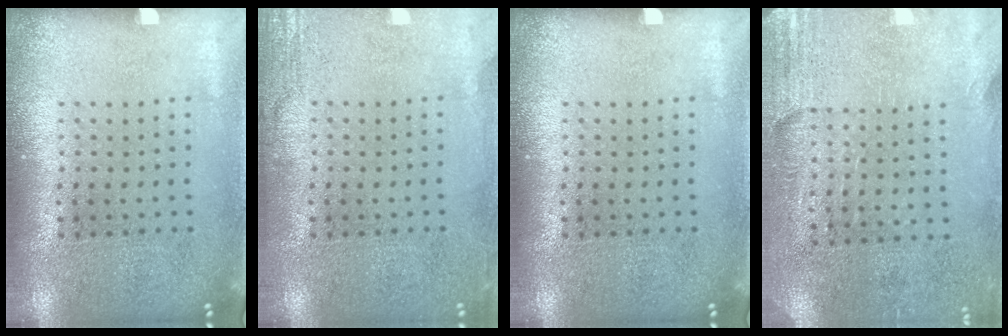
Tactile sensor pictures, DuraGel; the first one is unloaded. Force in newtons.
{"total": 2.2, "press": 2.2, "slide": 0.4}
{"total": 0.0}
{"total": 2.7, "press": 2.4, "slide": 1.4}